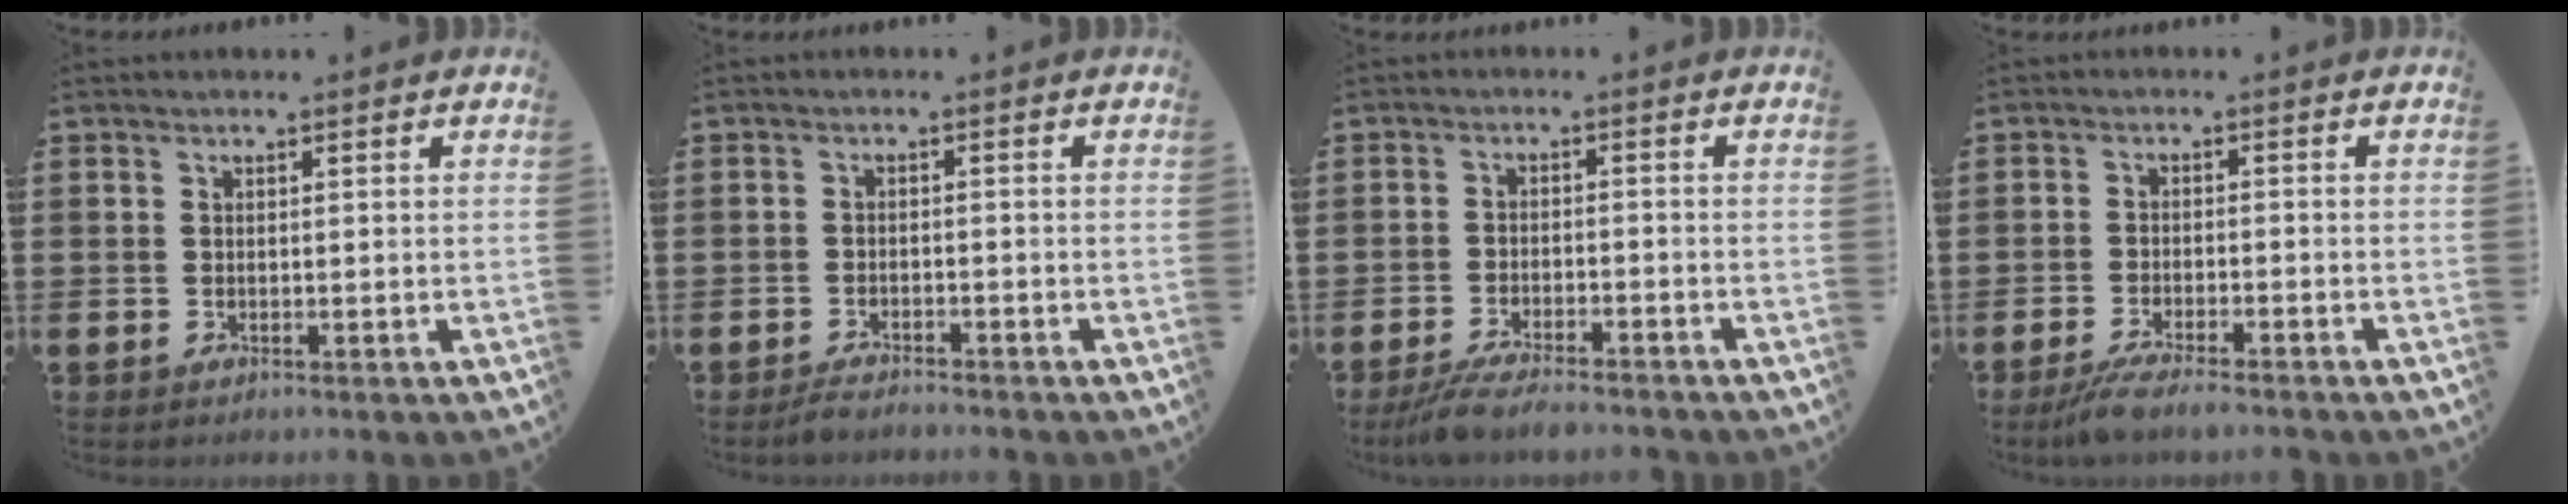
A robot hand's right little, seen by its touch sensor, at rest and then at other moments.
{"total": 1.6, "force": [-1.6, 0.1, 0.3], "torque": [-0.008, 0.003, -0.033]}
{"total": 4.1, "force": [-3.7, 0.2, 1.8], "torque": [-0.042, -0.008, -0.074]}
{"total": 3.5, "force": [-3.0, -0.1, 1.8], "torque": [-0.035, -0.007, -0.057]}